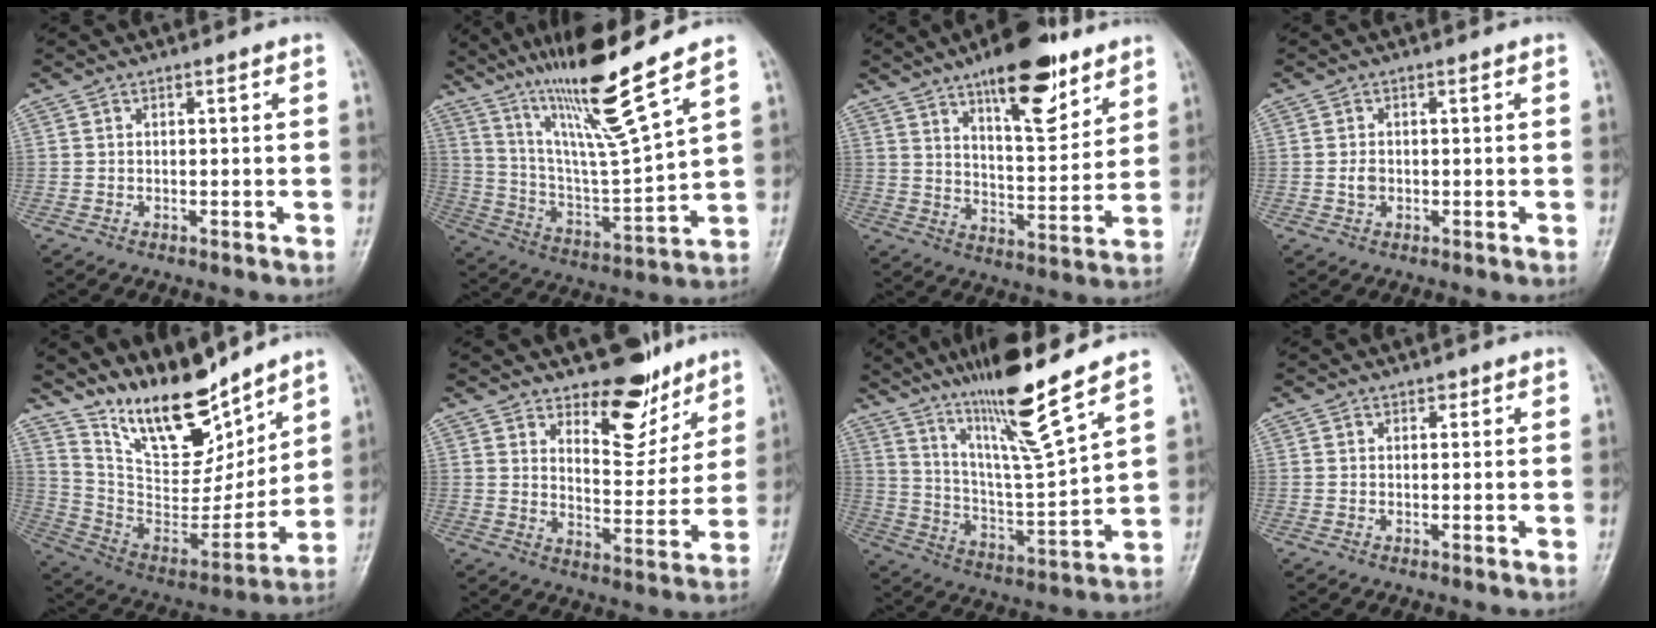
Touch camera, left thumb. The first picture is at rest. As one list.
[{"total": 17.7, "force": [12.8, -0.1, 12.3], "torque": [-0.204, -0.068, 0.236]}, {"total": 16.3, "force": [10.2, 5.8, 11.3], "torque": [-0.135, -0.058, 0.161]}, {"total": 1.9, "force": [-0.2, 1.5, 1.2], "torque": [-0.017, 0.002, -0.005]}, {"total": 19.3, "force": [15.0, 7.2, 9.8], "torque": [-0.120, -0.090, 0.280]}, {"total": 11.7, "force": [8.4, 5.3, 6.2], "torque": [-0.051, -0.067, 0.136]}, {"total": 16.3, "force": [11.9, 0.2, 11.1], "torque": [-0.185, -0.069, 0.217]}, {"total": 0.8, "force": [0.5, 0.6, 0.3], "torque": [0.003, -0.001, 0.004]}]